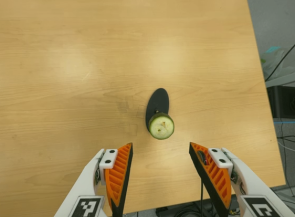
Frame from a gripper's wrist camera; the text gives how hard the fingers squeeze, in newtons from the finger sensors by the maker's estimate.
{"total": 0.0}